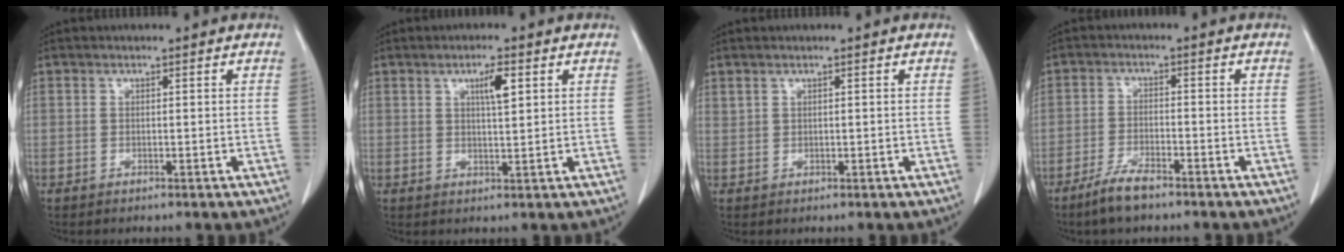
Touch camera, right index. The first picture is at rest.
{"total": 3.7, "force": [1.5, 0.6, 3.3], "torque": [-0.055, 0.000, 0.025]}
{"total": 1.8, "force": [1.5, 0.8, 0.5], "torque": [-0.009, 0.006, 0.037]}
{"total": 5.0, "force": [-3.9, 1.0, 3.0], "torque": [-0.064, -0.005, -0.073]}